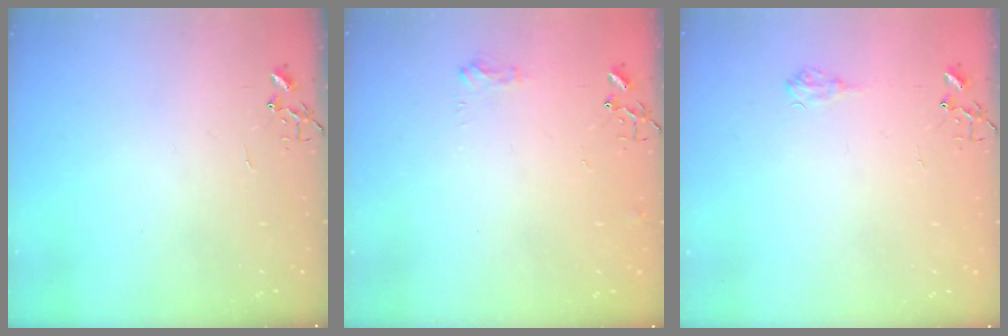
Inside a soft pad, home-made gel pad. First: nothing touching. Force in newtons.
{"total": 6.9, "press": 6.9, "slide": 0.9}
{"total": 7.0, "press": 6.9, "slide": 0.9}